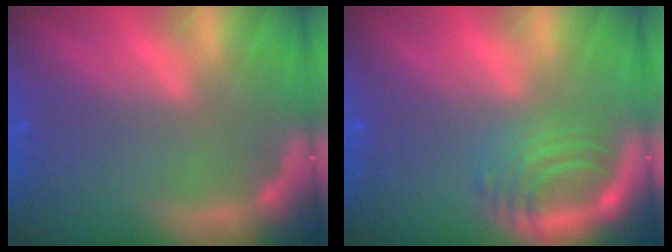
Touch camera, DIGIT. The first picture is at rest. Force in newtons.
{"total": 5.0}